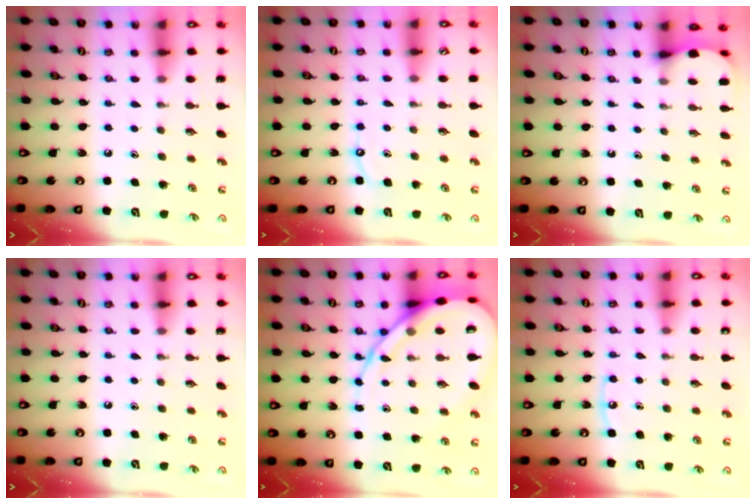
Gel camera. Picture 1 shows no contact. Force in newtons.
{"total": 4.2, "press": 4.2, "slide": 0.5}
{"total": 2.2, "press": 2.2, "slide": 0.2}
{"total": 0.0}
{"total": 14.0, "press": 13.9, "slide": 1.0}
{"total": 4.7, "press": 4.6, "slide": 0.6}